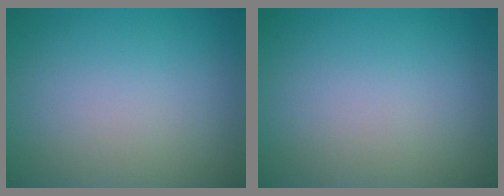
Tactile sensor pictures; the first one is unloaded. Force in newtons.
{"total": 0.0}